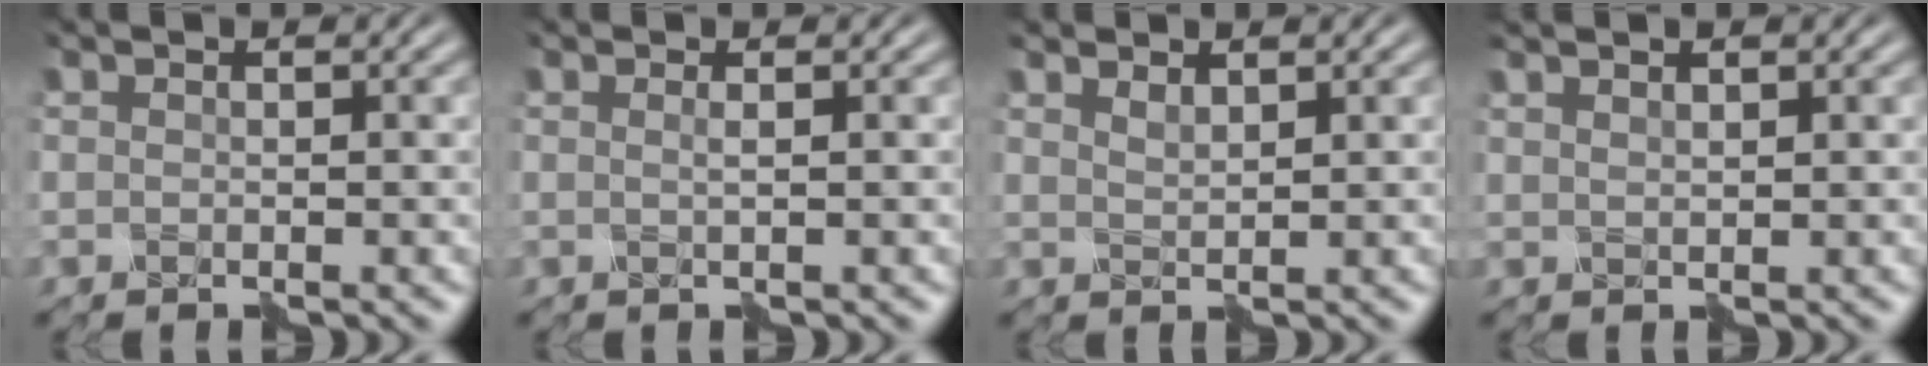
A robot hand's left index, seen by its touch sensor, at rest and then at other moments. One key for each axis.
{"total": 0.5, "fx": 0.0, "fy": 0.0, "fz": 0.5, "tx": -0.009, "ty": 0.000, "tz": -0.004}
{"total": 1.0, "fx": 0.9, "fy": 0.1, "fz": 0.4, "tx": -0.011, "ty": 0.001, "tz": 0.020}
{"total": 0.9, "fx": 0.8, "fy": 0.0, "fz": 0.5, "tx": -0.007, "ty": 0.004, "tz": 0.013}